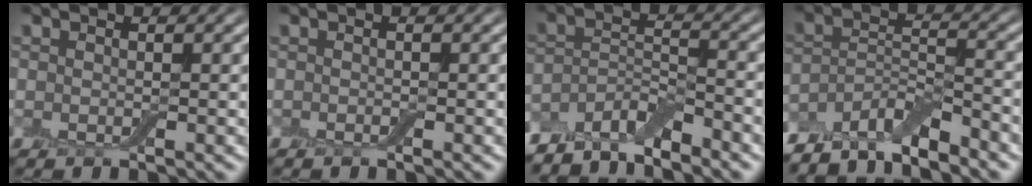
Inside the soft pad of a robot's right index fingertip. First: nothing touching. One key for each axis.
{"total": 0.0}
{"total": 5.0, "fx": -4.4, "fy": 1.3, "fz": 1.8, "tx": -0.031, "ty": 0.002, "tz": -0.087}
{"total": 6.1, "fx": -5.3, "fy": 1.6, "fz": 2.6, "tx": -0.045, "ty": 0.003, "tz": -0.101}